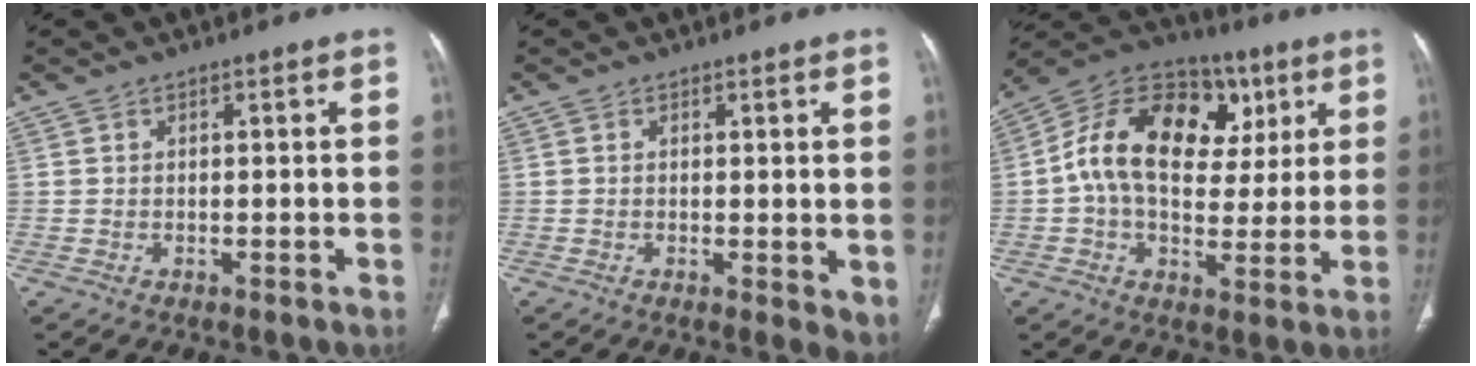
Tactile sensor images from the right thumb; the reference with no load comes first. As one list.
[{"total": 3.6, "force": [0.0, 1.3, 3.3], "torque": [-0.044, -0.013, 0.000]}, {"total": 21.1, "force": [4.7, 14.2, 14.9], "torque": [-0.218, 0.019, 0.067]}]